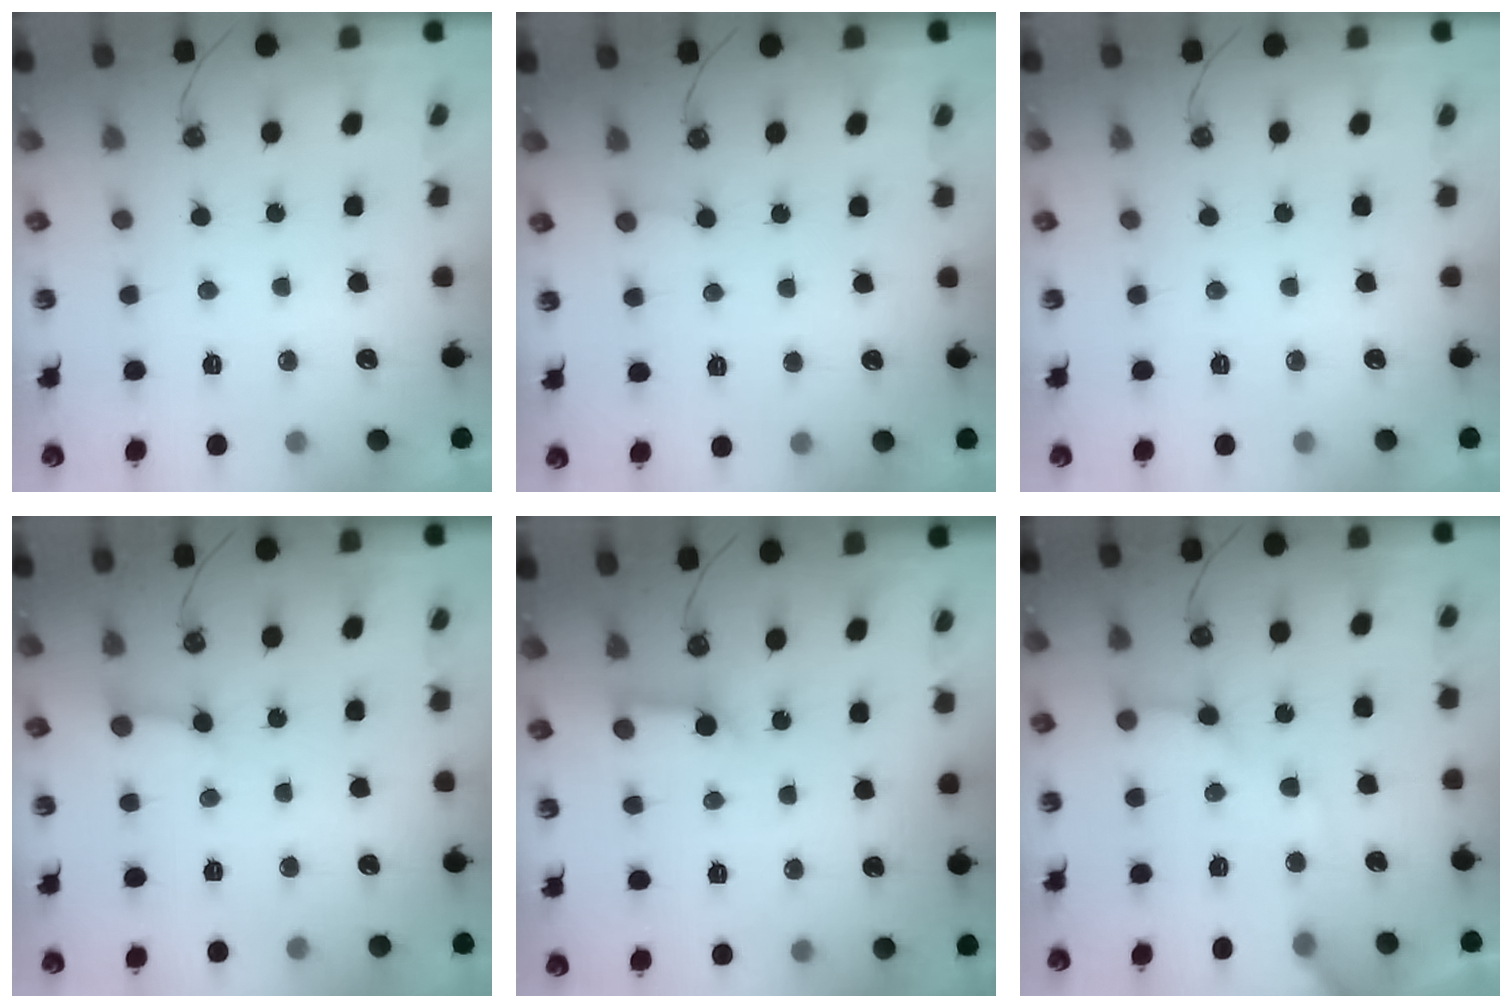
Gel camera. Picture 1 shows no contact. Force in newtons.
{"total": 2.0, "press": 2.0, "slide": 0.1}
{"total": 0.0}
{"total": 2.6, "press": 2.5, "slide": 0.4}
{"total": 6.8, "press": 6.8, "slide": 0.7}
{"total": 11.0, "press": 10.9, "slide": 1.7}